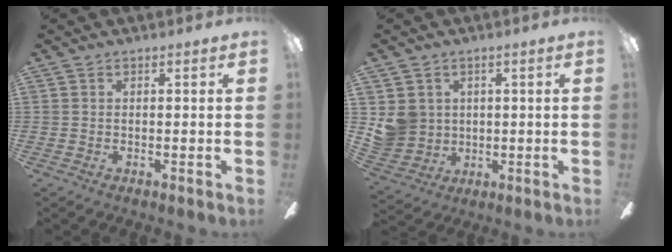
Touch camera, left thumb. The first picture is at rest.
{"total": 6.9, "force": [1.8, 6.6, 1.1], "torque": [-0.028, -0.004, 0.040]}